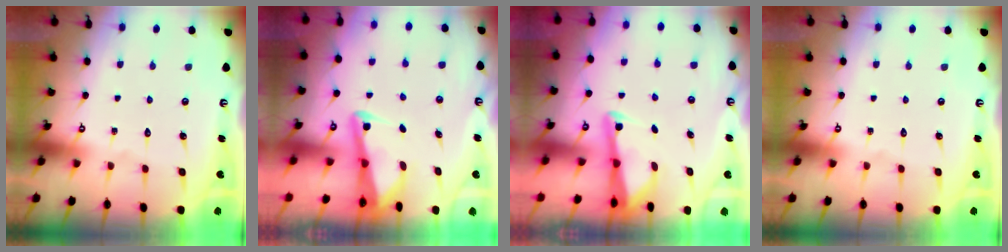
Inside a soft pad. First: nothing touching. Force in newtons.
{"total": 2.8, "press": 2.8, "slide": 0.4}
{"total": 2.9, "press": 2.9, "slide": 0.2}
{"total": 0.0}